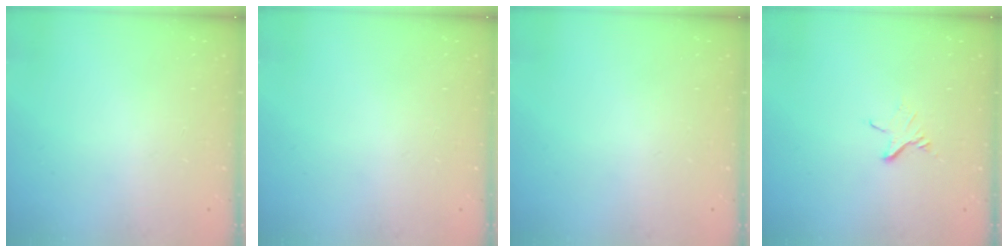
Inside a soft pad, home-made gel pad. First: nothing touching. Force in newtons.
{"total": 0.0}
{"total": 0.0}
{"total": 4.0, "press": 4.0, "slide": 0.2}